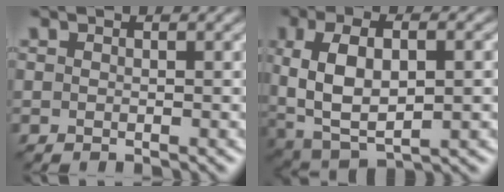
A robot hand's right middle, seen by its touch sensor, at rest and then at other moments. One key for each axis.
{"total": 8.8, "fx": 0.4, "fy": 4.5, "fz": 7.5, "tx": -0.155, "ty": -0.001, "tz": 0.008}